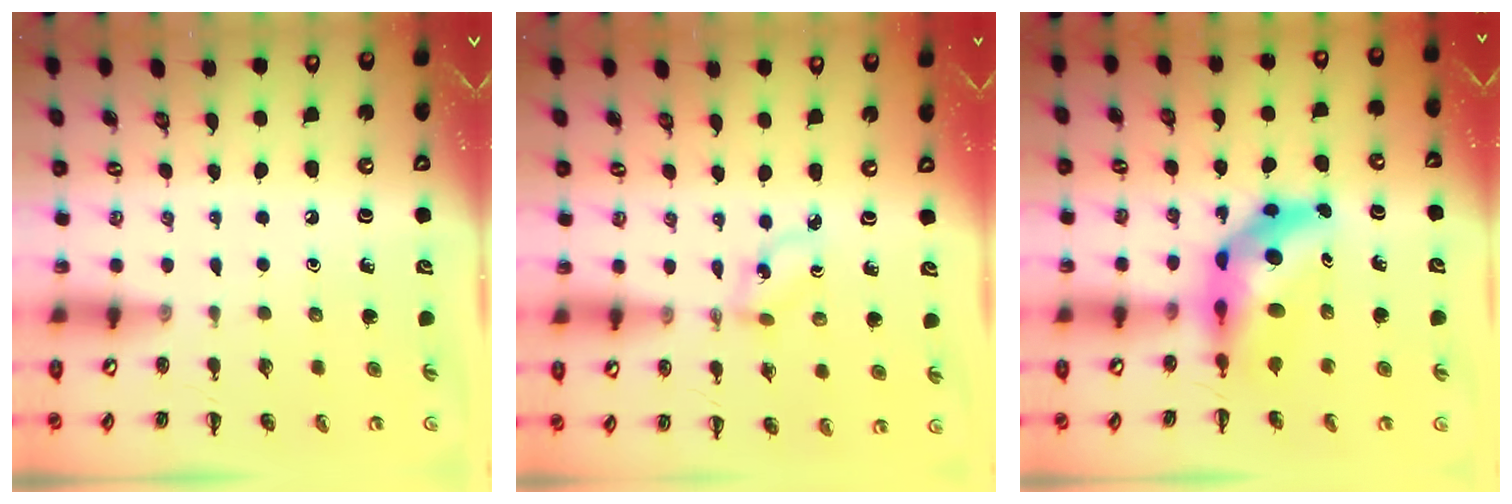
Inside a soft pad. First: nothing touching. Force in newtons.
{"total": 1.5, "press": 1.4, "slide": 0.4}
{"total": 8.8, "press": 8.5, "slide": 2.5}